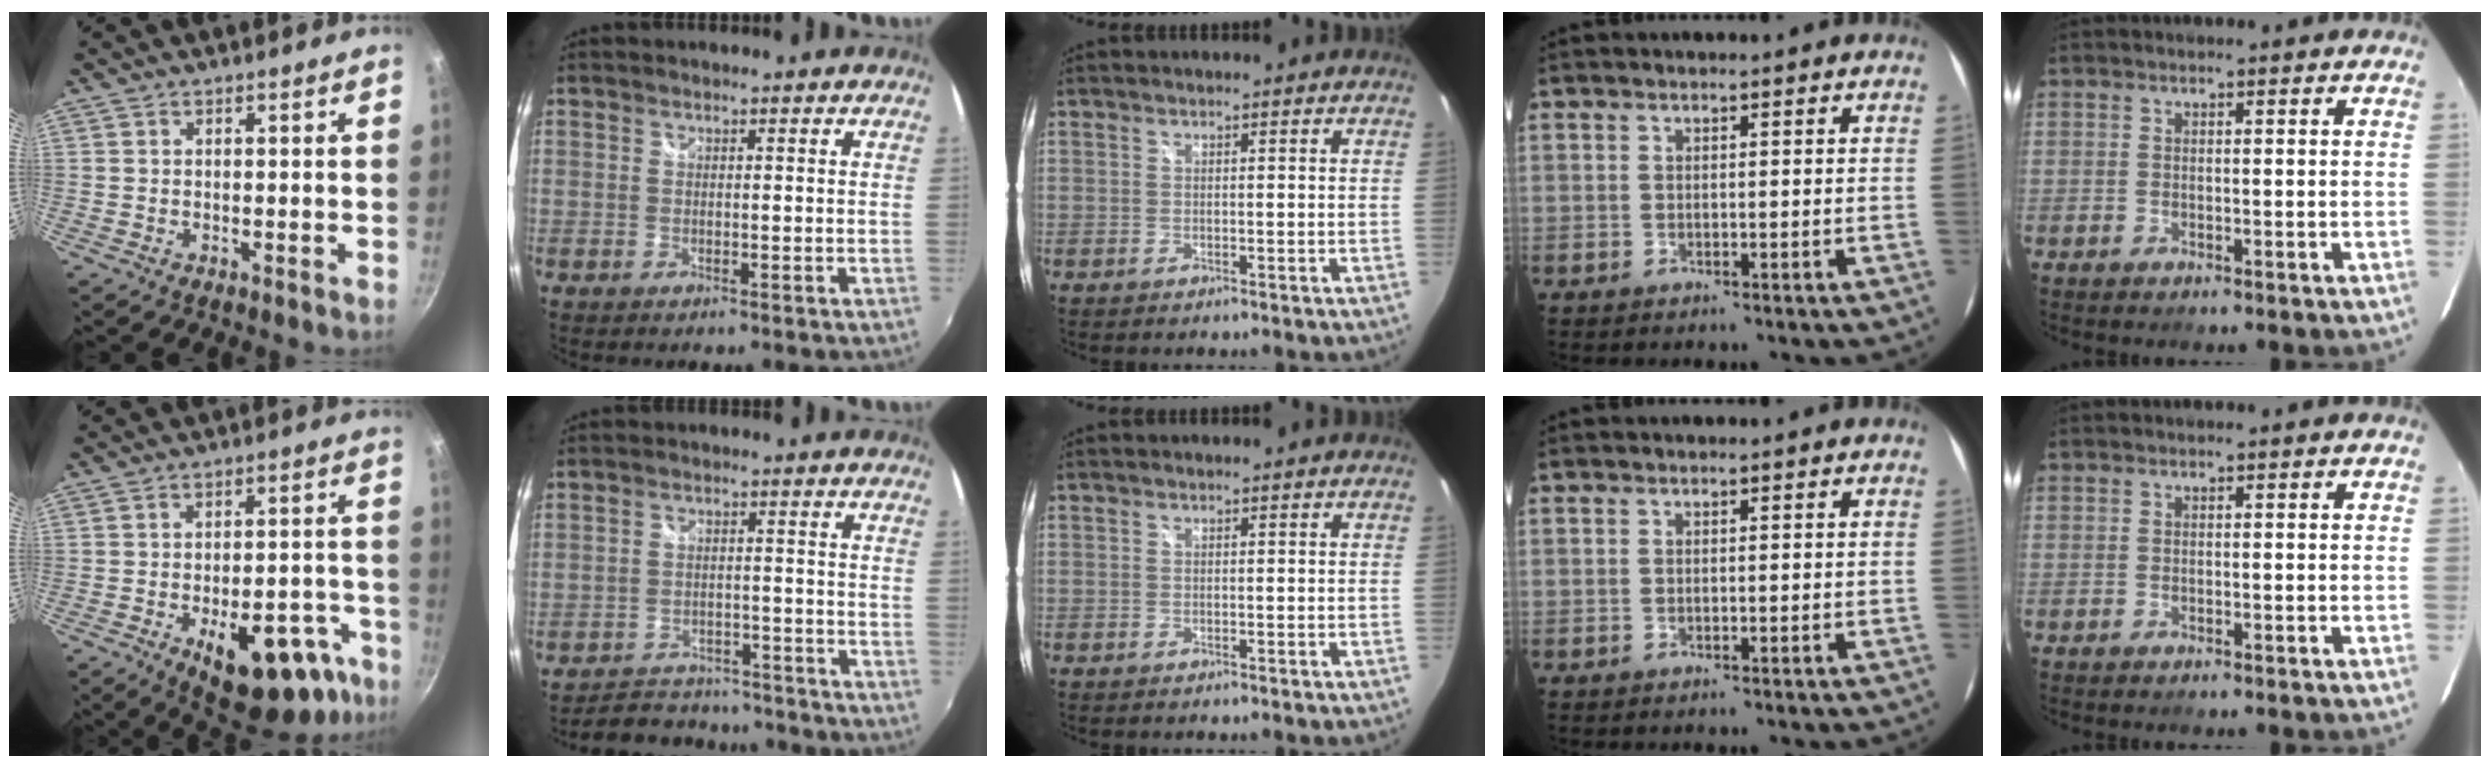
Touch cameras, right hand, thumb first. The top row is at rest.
{"thumb": {"total": 19.6, "force": [-9.6, 9.6, 14.0], "torque": [-0.120, 0.037, -0.118]}, "index": {"total": 12.3, "force": [-10.8, 5.1, 3.0], "torque": [-0.078, 0.021, -0.139]}}